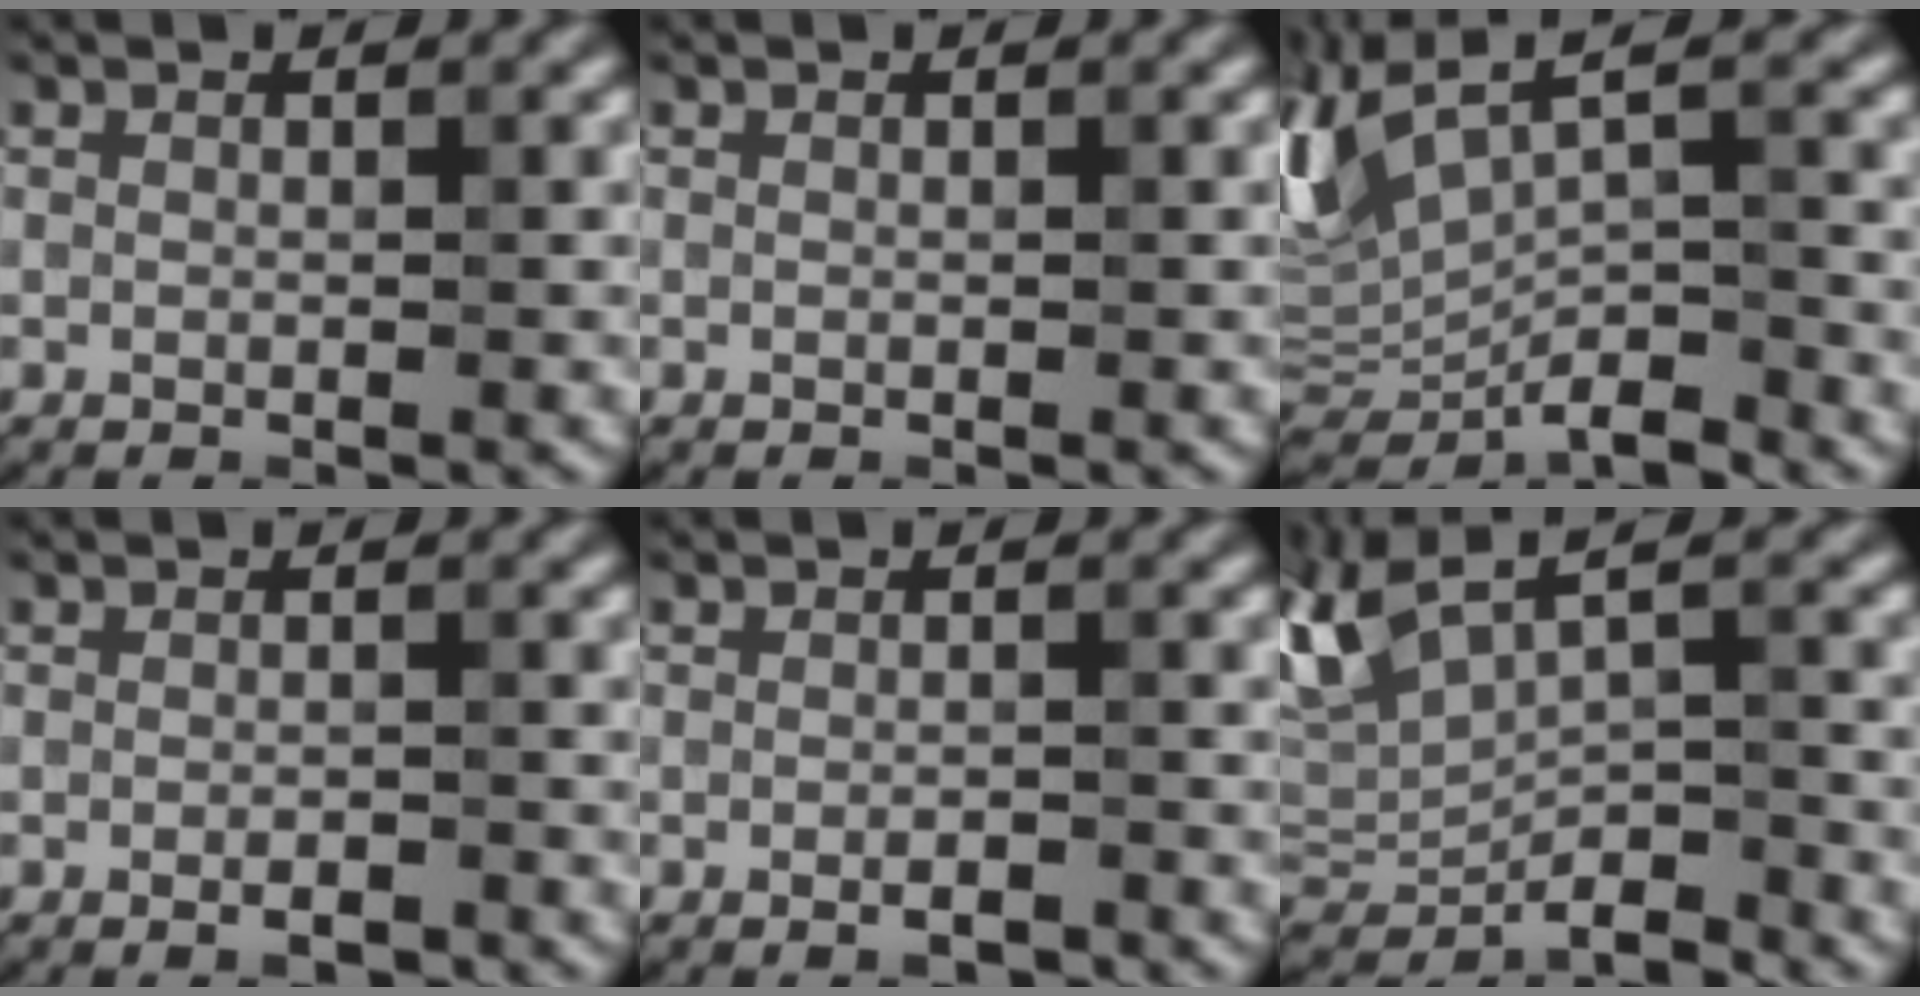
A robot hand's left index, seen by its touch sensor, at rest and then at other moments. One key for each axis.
{"total": 0.0}
{"total": 8.0, "fx": -0.2, "fy": 4.0, "fz": 6.9, "tx": -0.150, "ty": -0.003, "tz": 0.006}
{"total": 1.5, "fx": -0.8, "fy": 0.4, "fz": 1.1, "tx": -0.017, "ty": -0.004, "tz": -0.014}
{"total": 1.5, "fx": -0.9, "fy": 0.4, "fz": 1.2, "tx": -0.017, "ty": -0.004, "tz": -0.014}
{"total": 6.2, "fx": 0.0, "fy": 3.2, "fz": 5.3, "tx": -0.111, "ty": -0.007, "tz": 0.006}